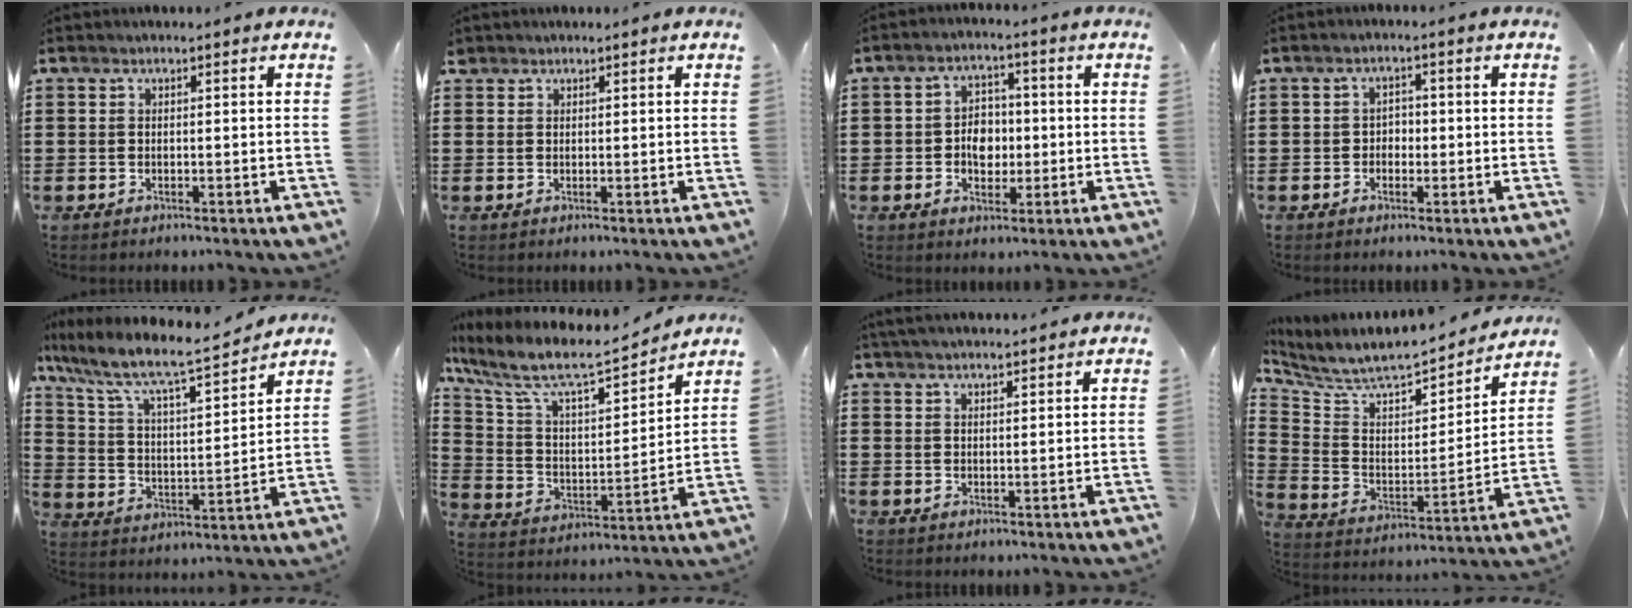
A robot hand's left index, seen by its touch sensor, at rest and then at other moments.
{"total": 0.9, "force": [0.7, 0.5, 0.1], "torque": [-0.006, 0.002, 0.015]}
{"total": 5.0, "force": [-0.5, 3.6, 3.4], "torque": [-0.055, 0.004, -0.015]}
{"total": 1.9, "force": [-0.7, 1.4, 1.1], "torque": [-0.023, 0.005, -0.018]}
{"total": 8.2, "force": [6.7, 1.3, 4.6], "torque": [-0.117, -0.045, 0.108]}
{"total": 9.0, "force": [7.4, 2.0, 4.7], "torque": [-0.128, -0.050, 0.121]}
{"total": 2.5, "force": [2.4, 0.0, 0.6], "torque": [-0.018, -0.001, 0.047]}
{"total": 6.8, "force": [6.2, 1.3, 2.4], "torque": [-0.082, -0.057, 0.101]}